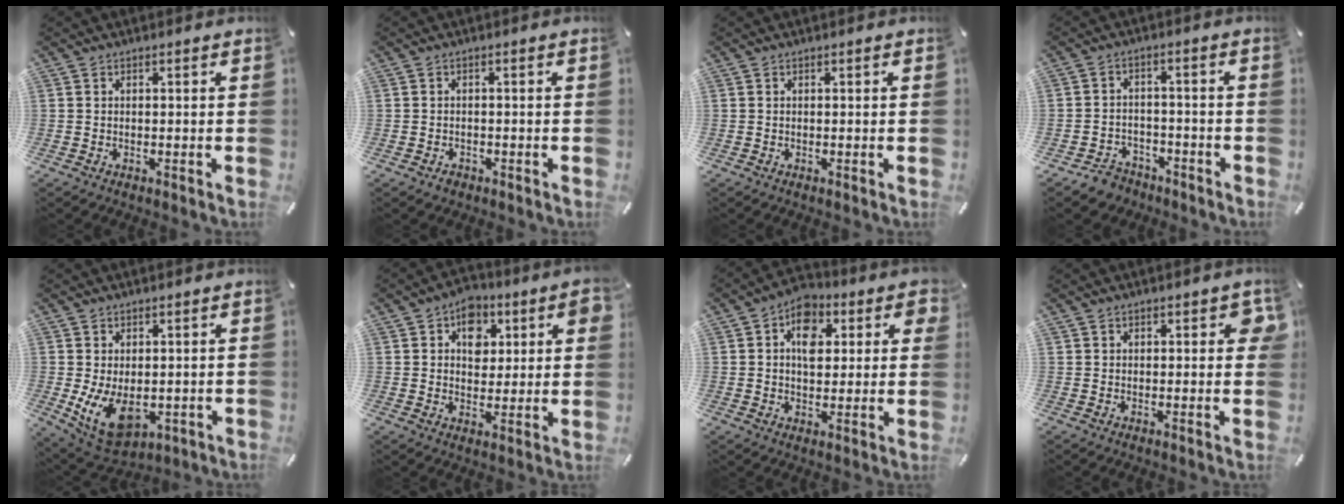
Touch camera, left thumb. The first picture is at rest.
{"total": 1.3, "force": [-0.8, 0.9, 0.5], "torque": [-0.010, 0.003, -0.017]}
{"total": 0.0}
{"total": 5.0, "force": [-3.7, 3.2, 1.2], "torque": [-0.019, 0.024, -0.068]}
{"total": 9.7, "force": [-0.6, 6.5, 7.1], "torque": [-0.140, -0.010, -0.002]}
{"total": 8.1, "force": [3.4, 5.8, 4.5], "torque": [-0.046, -0.013, 0.053]}
{"total": 9.9, "force": [3.4, 6.9, 6.2], "torque": [-0.070, -0.016, 0.053]}
{"total": 3.7, "force": [1.5, 2.1, 2.7], "torque": [-0.030, -0.001, 0.021]}